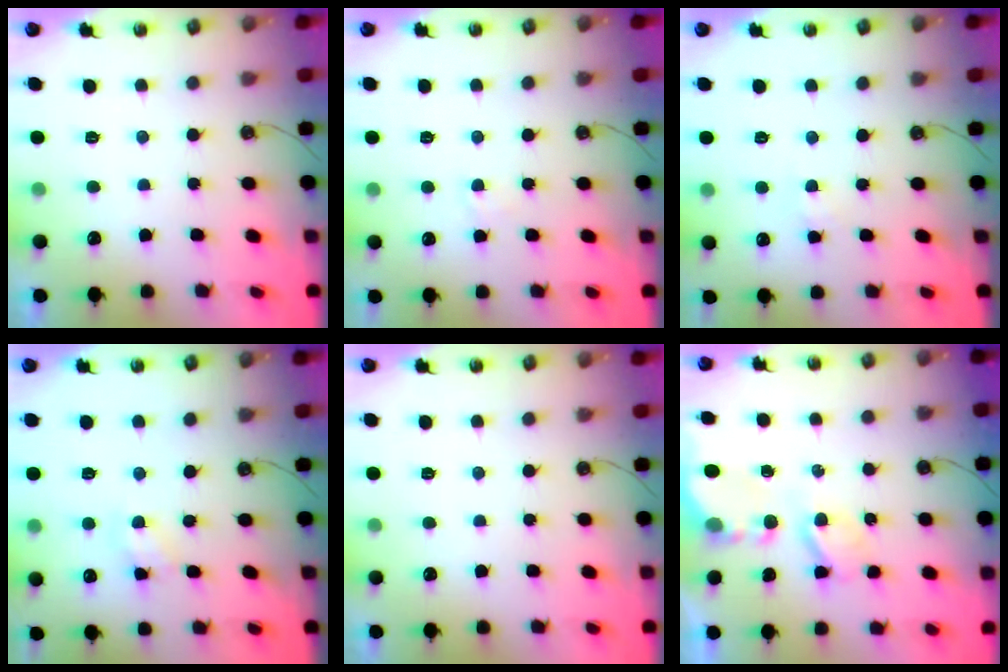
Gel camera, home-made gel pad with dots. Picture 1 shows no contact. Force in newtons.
{"total": 2.7, "press": 2.7, "slide": 0.4}
{"total": 3.7, "press": 3.6, "slide": 0.6}
{"total": 4.5, "press": 4.4, "slide": 0.6}
{"total": 0.0}
{"total": 5.3, "press": 5.3, "slide": 0.3}